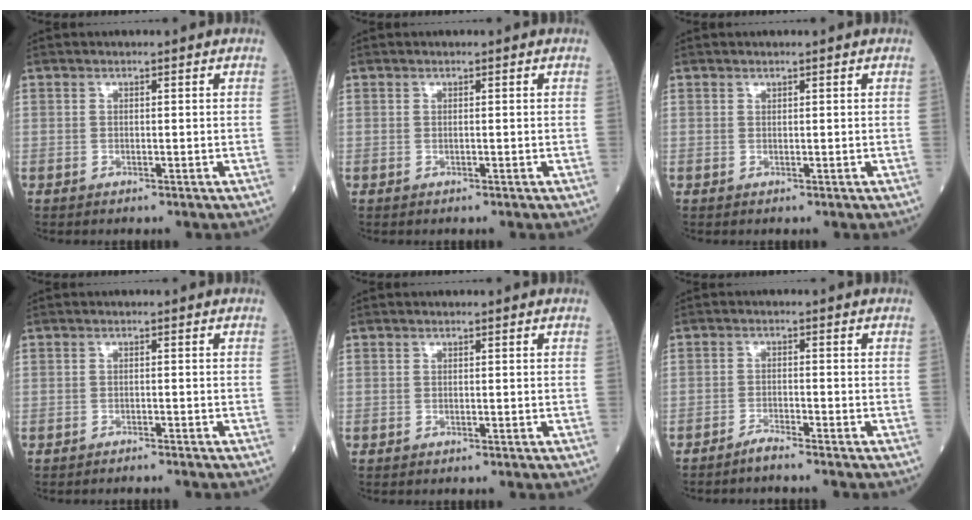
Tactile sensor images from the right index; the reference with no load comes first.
{"total": 0.0}
{"total": 0.0}
{"total": 2.8, "force": [-2.6, -0.4, 1.0], "torque": [-0.014, -0.001, -0.033]}
{"total": 0.0}
{"total": 2.3, "force": [-2.1, -0.6, 0.6], "torque": [-0.020, -0.004, -0.043]}